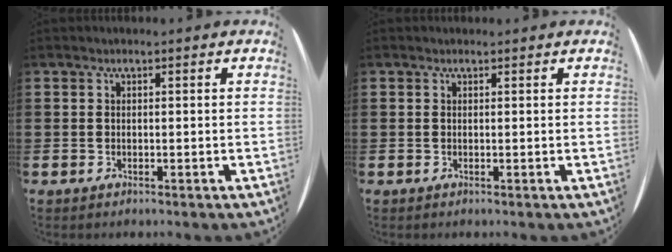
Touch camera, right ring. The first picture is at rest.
{"total": 0.0}